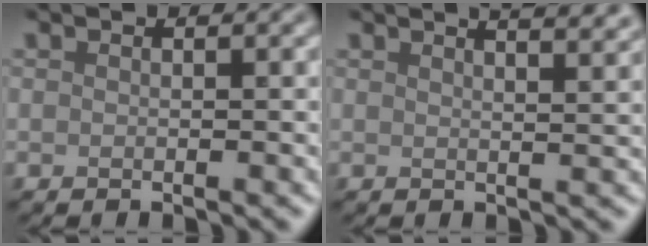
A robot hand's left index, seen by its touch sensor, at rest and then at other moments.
{"total": 6.5, "force": [4.5, 2.5, 3.9], "torque": [-0.025, 0.045, 0.029]}